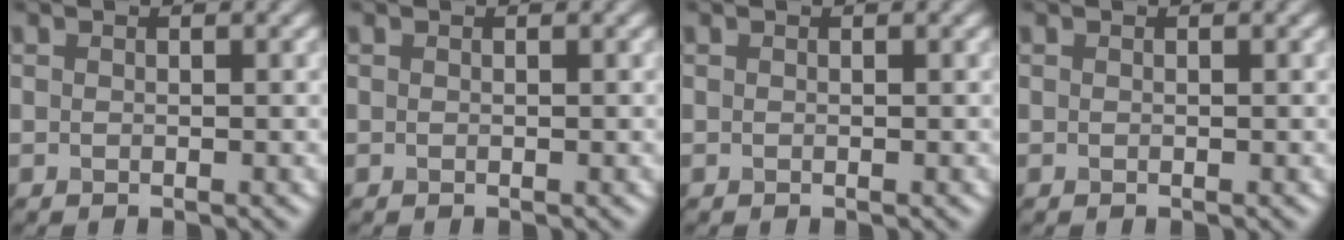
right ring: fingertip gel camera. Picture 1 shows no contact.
{"total": 0.0}
{"total": 0.0}
{"total": 0.0}